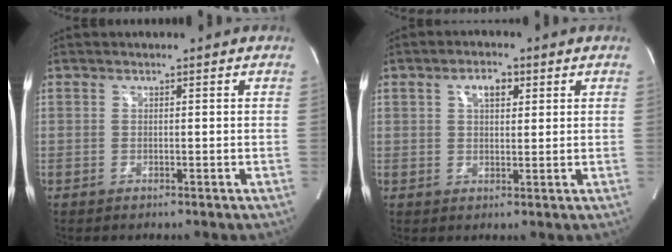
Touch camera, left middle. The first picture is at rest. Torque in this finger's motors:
{"motor_torque": [0.03, -0.13, 0.01, 0.03]}